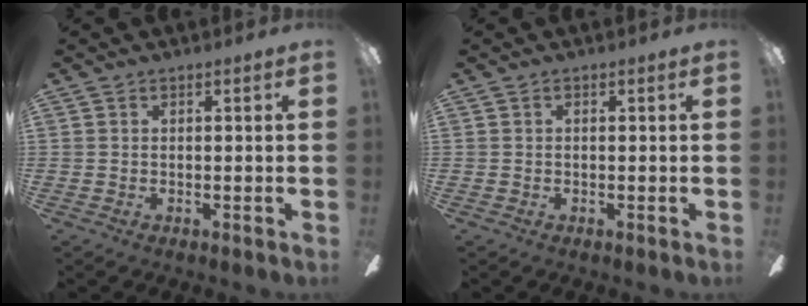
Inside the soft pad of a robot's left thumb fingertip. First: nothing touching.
{"total": 0.0}